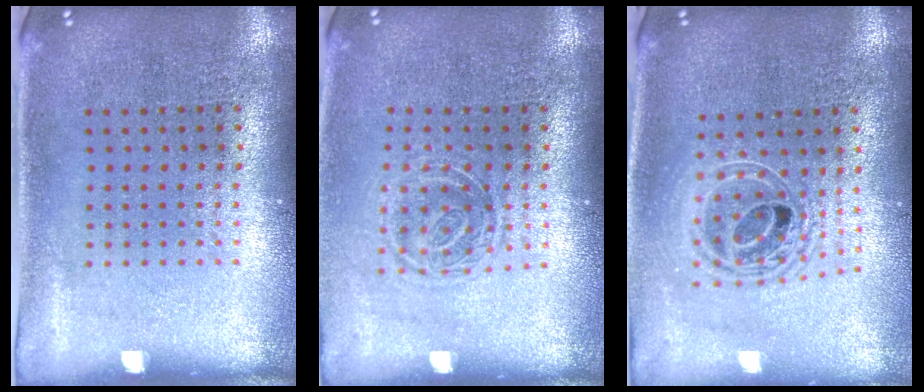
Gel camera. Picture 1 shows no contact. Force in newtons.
{"total": 1.3, "press": 1.0, "slide": 0.8}
{"total": 2.0, "press": 1.5, "slide": 1.2}